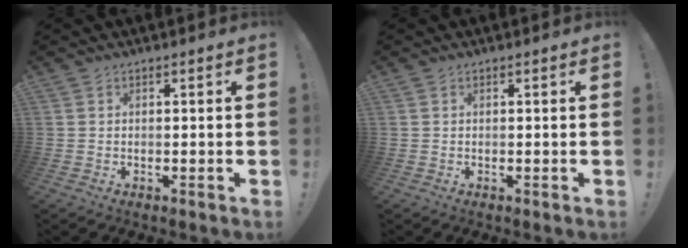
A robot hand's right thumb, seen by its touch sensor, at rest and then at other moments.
{"total": 0.0}